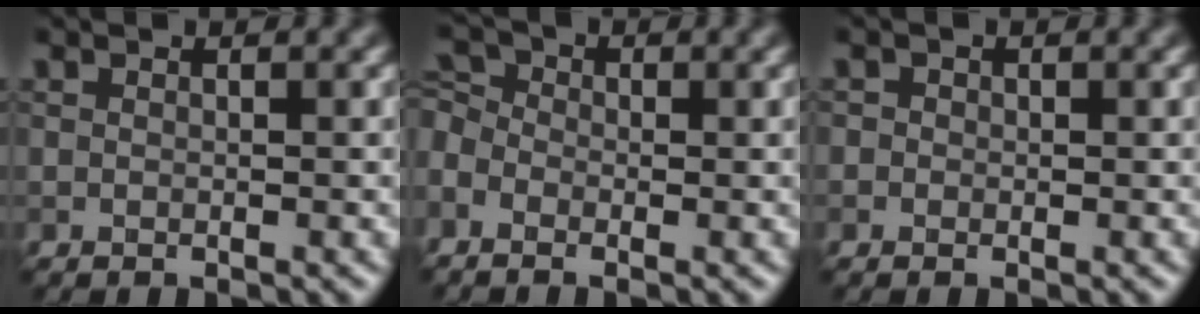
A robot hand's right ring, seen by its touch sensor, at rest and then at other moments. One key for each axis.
{"total": 3.2, "fx": -1.2, "fy": 2.3, "fz": 1.8, "tx": -0.035, "ty": 0.011, "tz": -0.030}
{"total": 0.7, "fx": 0.1, "fy": 0.7, "fz": 0.1, "tx": 0.004, "ty": -0.006, "tz": -0.002}